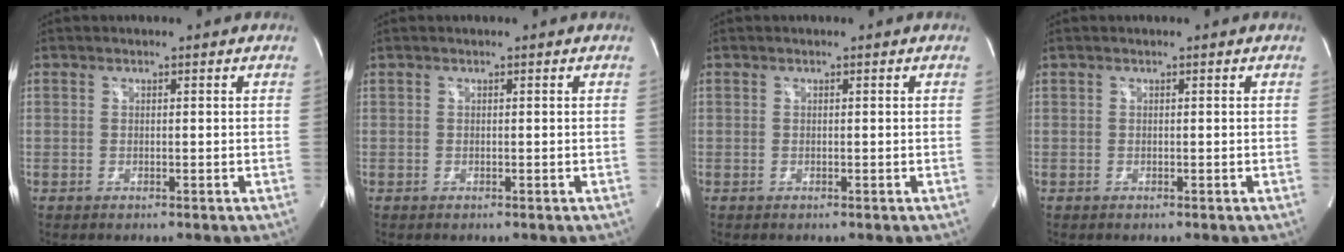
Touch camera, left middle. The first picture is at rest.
{"total": 0.0}
{"total": 0.0}
{"total": 0.0}